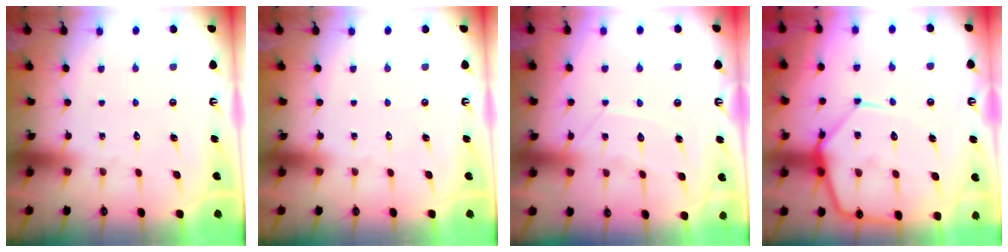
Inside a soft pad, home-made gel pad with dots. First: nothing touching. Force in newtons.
{"total": 0.0}
{"total": 9.0, "press": 9.0, "slide": 0.8}
{"total": 14.7, "press": 14.6, "slide": 1.2}